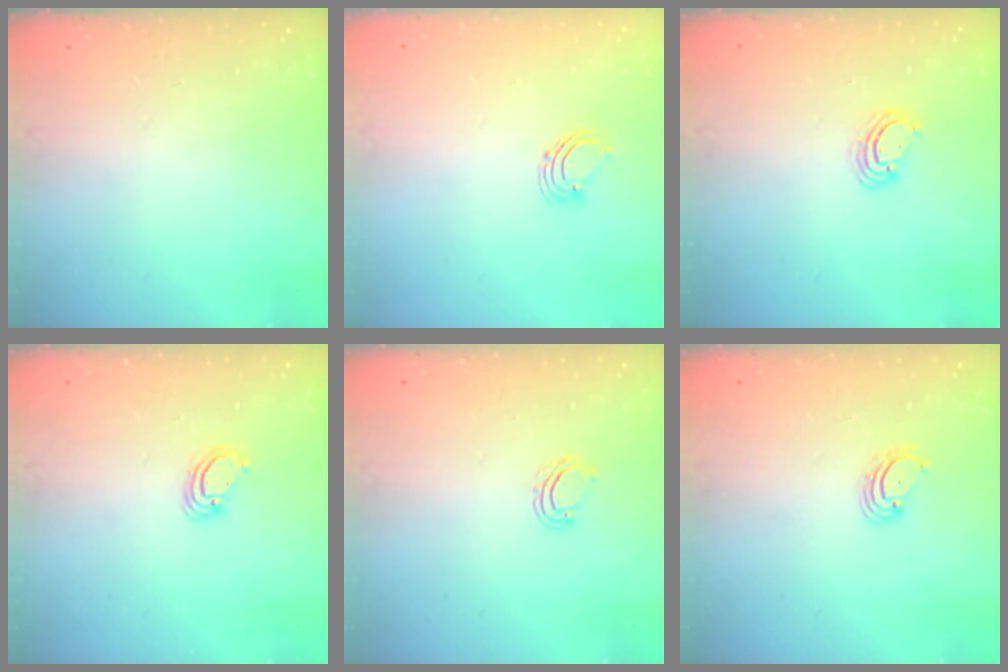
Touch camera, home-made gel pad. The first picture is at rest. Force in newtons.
{"total": 2.9, "press": 2.9, "slide": 0.2}
{"total": 4.0, "press": 4.0, "slide": 0.3}
{"total": 3.8, "press": 3.8, "slide": 0.1}
{"total": 3.5, "press": 3.5, "slide": 0.3}
{"total": 2.9, "press": 2.9, "slide": 0.4}